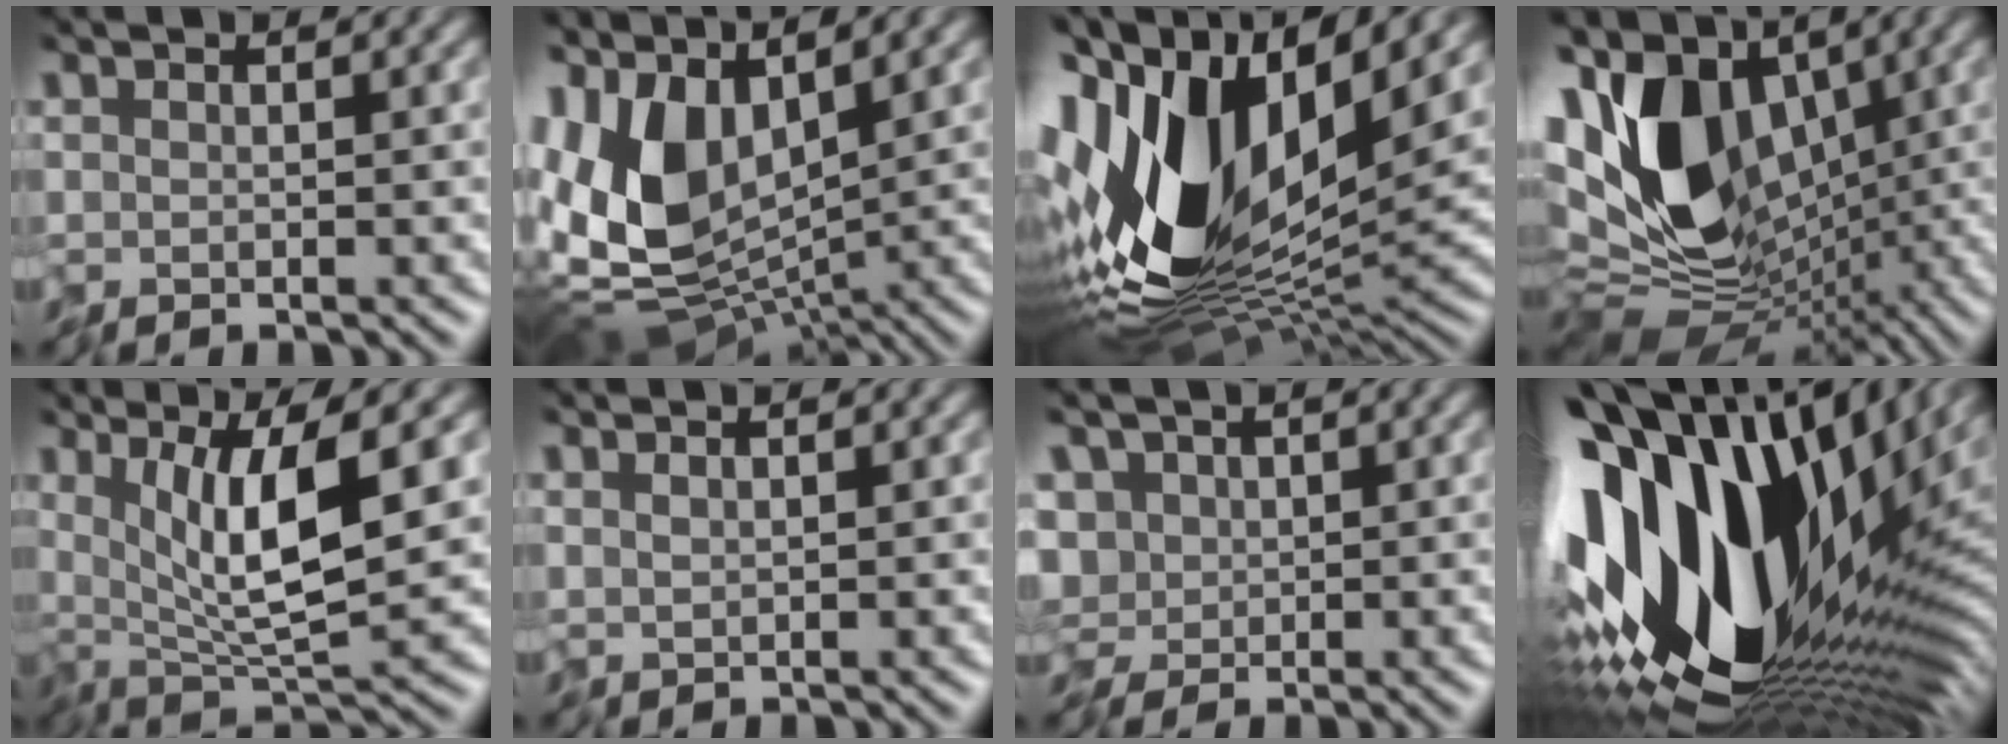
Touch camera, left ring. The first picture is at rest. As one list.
[{"total": 12.3, "force": [1.8, 7.2, 9.8], "torque": [-0.211, -0.007, 0.029]}, {"total": 17.0, "force": [1.0, 8.1, 14.9], "torque": [-0.308, -0.001, 0.013]}, {"total": 14.0, "force": [0.9, 9.5, 10.2], "torque": [-0.219, -0.003, 0.008]}, {"total": 9.7, "force": [2.0, 2.6, 9.2], "torque": [-0.153, -0.007, 0.029]}, {"total": 0.9, "force": [0.5, 0.3, 0.7], "torque": [-0.017, 0.000, 0.008]}, {"total": 4.3, "force": [0.3, 3.2, 2.9], "torque": [-0.064, 0.011, -0.008]}, {"total": 19.2, "force": [1.9, 9.9, 16.3], "torque": [-0.300, -0.029, 0.027]}]